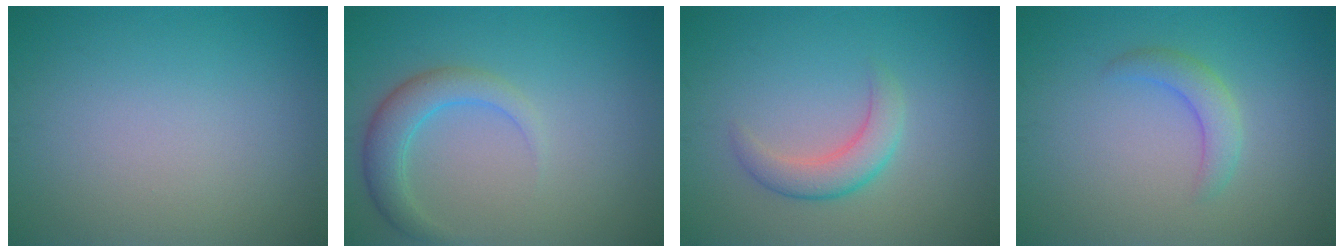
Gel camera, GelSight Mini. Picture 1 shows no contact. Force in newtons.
{"total": 3.2, "press": 3.2, "slide": 0.0}
{"total": 2.9, "press": 2.9, "slide": 0.2}
{"total": 2.3, "press": 2.3, "slide": 0.2}